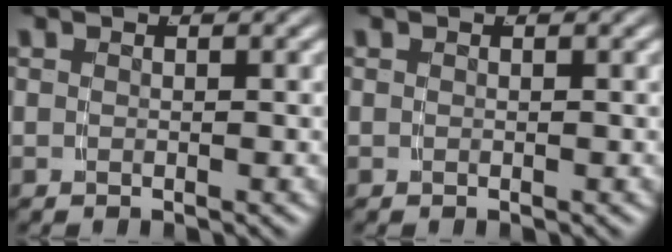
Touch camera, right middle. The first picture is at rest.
{"total": 0.0}